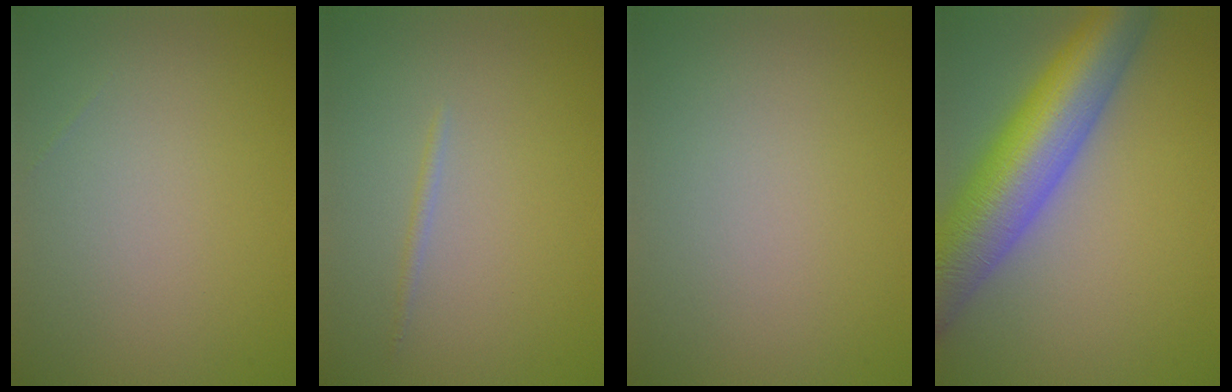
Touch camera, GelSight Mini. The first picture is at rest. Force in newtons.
{"total": 0.6, "press": 0.6, "slide": 0.1}
{"total": 0.0}
{"total": 10.9, "press": 10.9, "slide": 0.5}